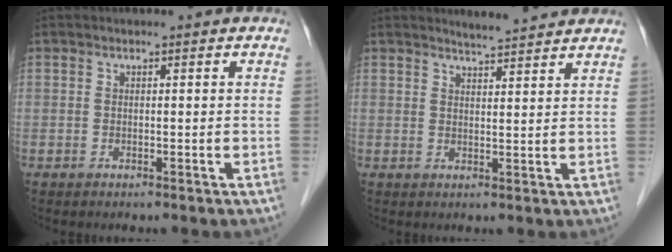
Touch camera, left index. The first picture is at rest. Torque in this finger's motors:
{"motor_torque": [-0.46, -0.45, 0.10, 0.03]}